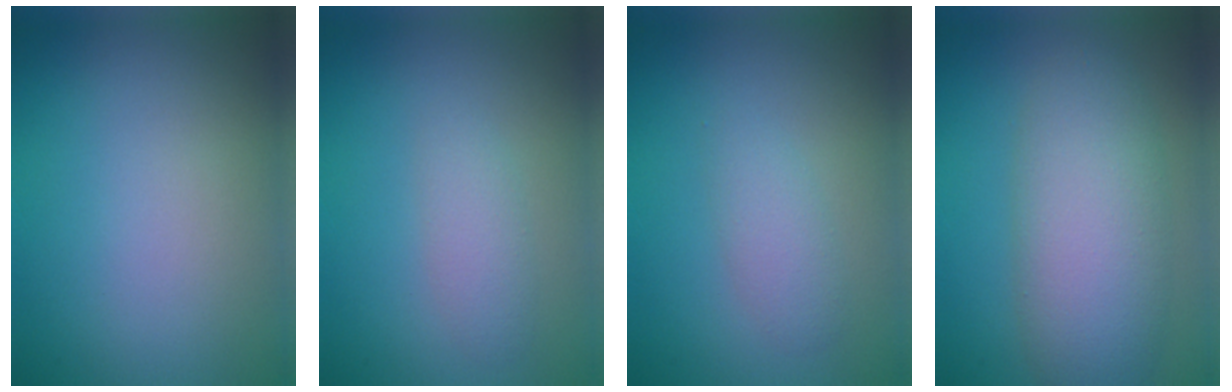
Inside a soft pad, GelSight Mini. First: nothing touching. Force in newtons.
{"total": 1.7, "press": 1.7, "slide": 0.1}
{"total": 1.9, "press": 1.9, "slide": 0.0}
{"total": 7.1, "press": 7.1, "slide": 0.1}